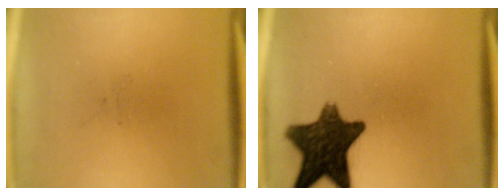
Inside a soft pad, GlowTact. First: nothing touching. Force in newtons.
{"total": 13.0}